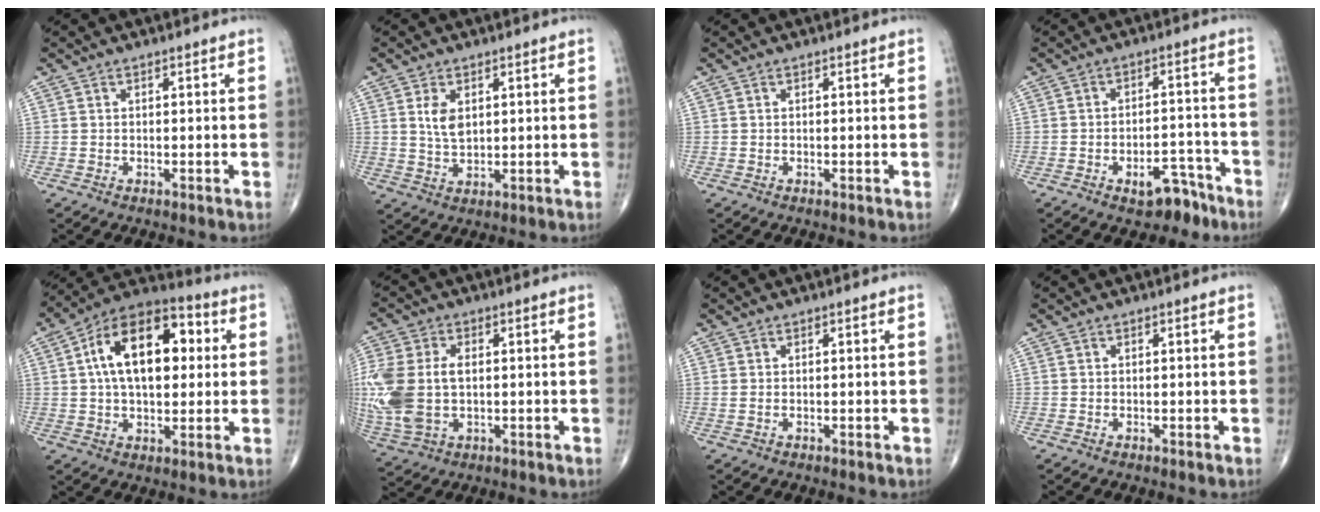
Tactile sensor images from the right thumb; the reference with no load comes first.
{"total": 4.7, "force": [1.4, 2.7, 3.6], "torque": [-0.063, -0.009, 0.033]}
{"total": 0.0}
{"total": 7.2, "force": [-4.7, 3.8, 3.9], "torque": [-0.031, 0.044, -0.063]}
{"total": 18.6, "force": [3.5, 10.5, 14.9], "torque": [-0.220, 0.024, 0.049]}
{"total": 16.0, "force": [0.0, 10.4, 12.2], "torque": [-0.320, -0.002, 0.012]}
{"total": 0.6, "force": [0.1, 0.3, 0.5], "torque": [-0.017, 0.004, 0.005]}
{"total": 0.0}